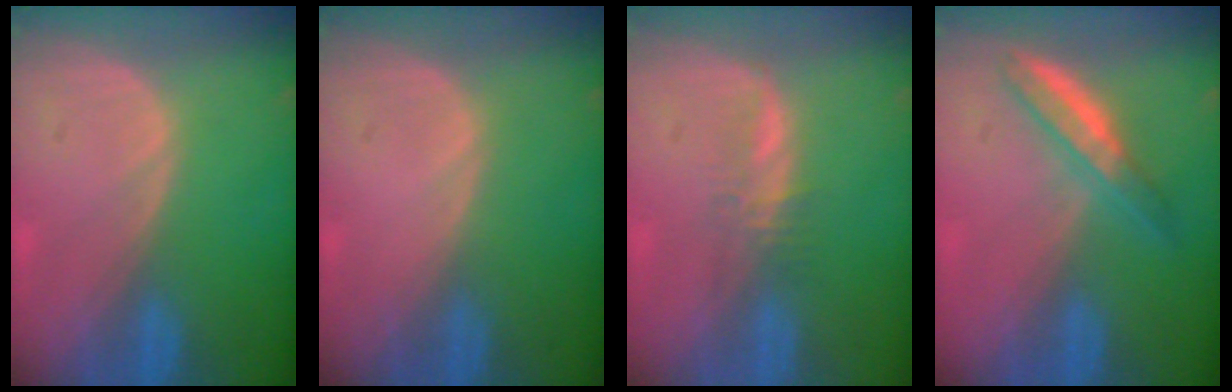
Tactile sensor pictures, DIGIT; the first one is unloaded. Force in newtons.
{"total": 0.0}
{"total": 2.3, "press": 2.2, "slide": 0.6}
{"total": 4.5, "press": 4.4, "slide": 0.9}